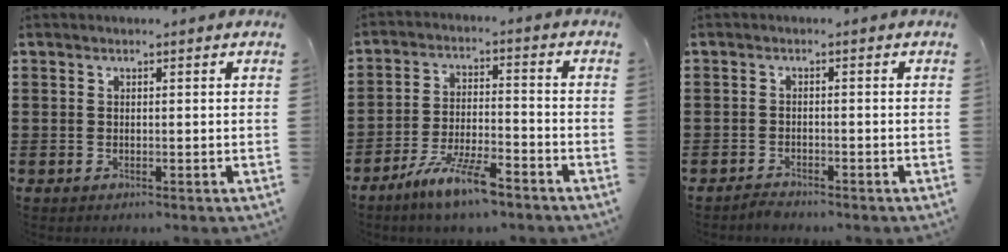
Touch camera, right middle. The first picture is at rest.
{"total": 7.6, "force": [-5.8, 1.1, 4.7], "torque": [-0.098, -0.002, -0.110]}
{"total": 1.4, "force": [-1.4, 0.0, 0.1], "torque": [-0.008, 0.001, -0.028]}